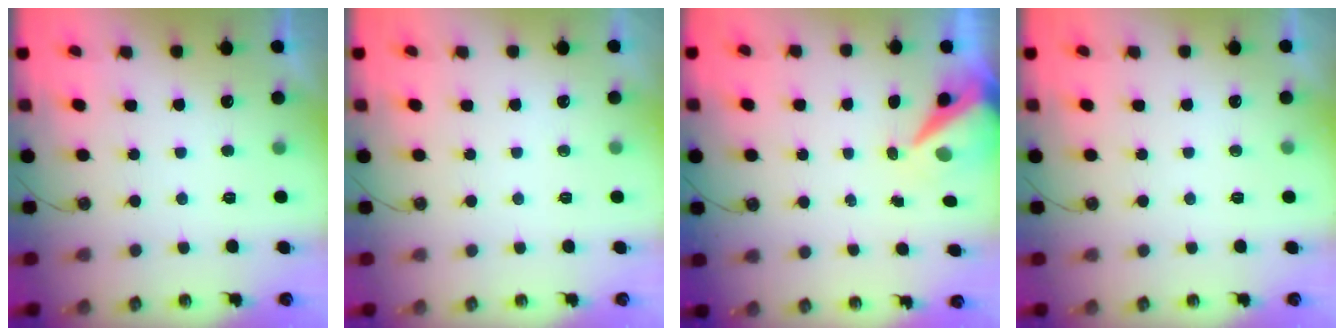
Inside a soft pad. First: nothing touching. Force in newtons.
{"total": 0.0}
{"total": 8.6, "press": 8.6, "slide": 1.1}
{"total": 0.0}